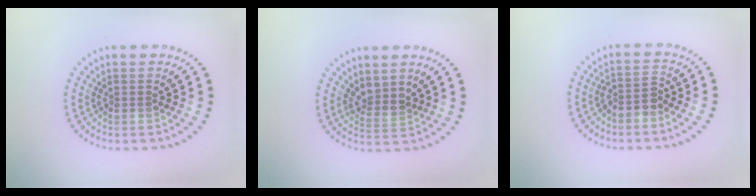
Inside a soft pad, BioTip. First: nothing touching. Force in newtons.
{"total": 2.2, "press": 1.6, "slide": 1.5}
{"total": 2.2, "press": 1.7, "slide": 1.3}